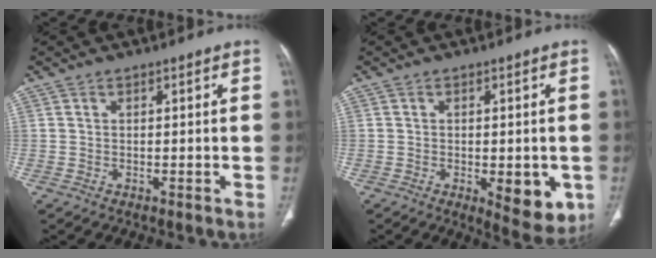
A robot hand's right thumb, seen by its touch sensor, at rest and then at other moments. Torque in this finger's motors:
{"motor_torque": [0.78, 1.55, -0.14, 0.00, 0.16]}